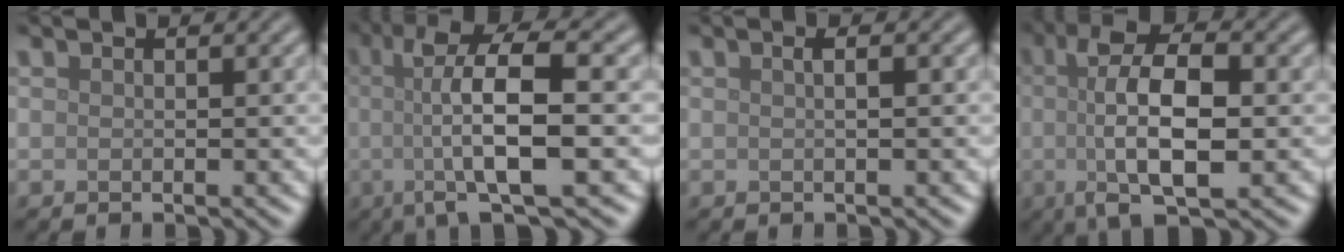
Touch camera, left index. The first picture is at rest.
{"total": 9.9, "force": [0.1, 2.6, 9.6], "torque": [-0.140, 0.013, -0.007]}
{"total": 1.2, "force": [0.3, 0.3, 1.1], "torque": [-0.013, -0.004, 0.002]}
{"total": 8.9, "force": [-0.1, 3.2, 8.3], "torque": [-0.140, 0.007, -0.008]}